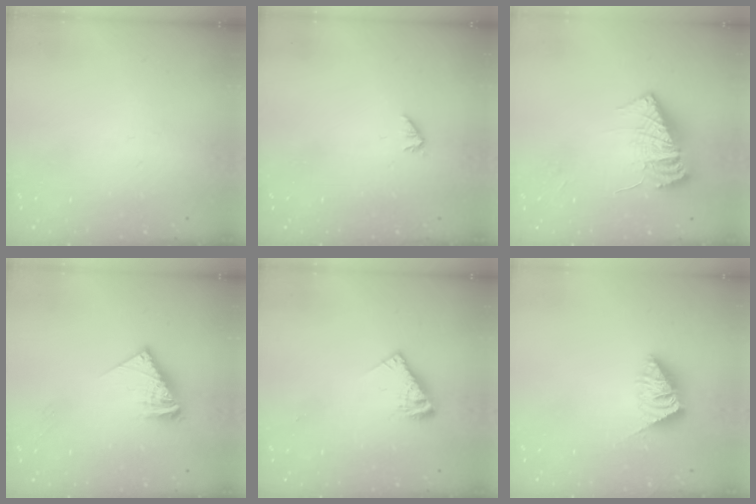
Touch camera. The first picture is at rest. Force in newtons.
{"total": 0.0}
{"total": 12.5, "press": 12.4, "slide": 1.1}
{"total": 10.4, "press": 10.4, "slide": 0.8}
{"total": 7.7, "press": 7.7, "slide": 0.7}
{"total": 2.5, "press": 2.4, "slide": 0.6}